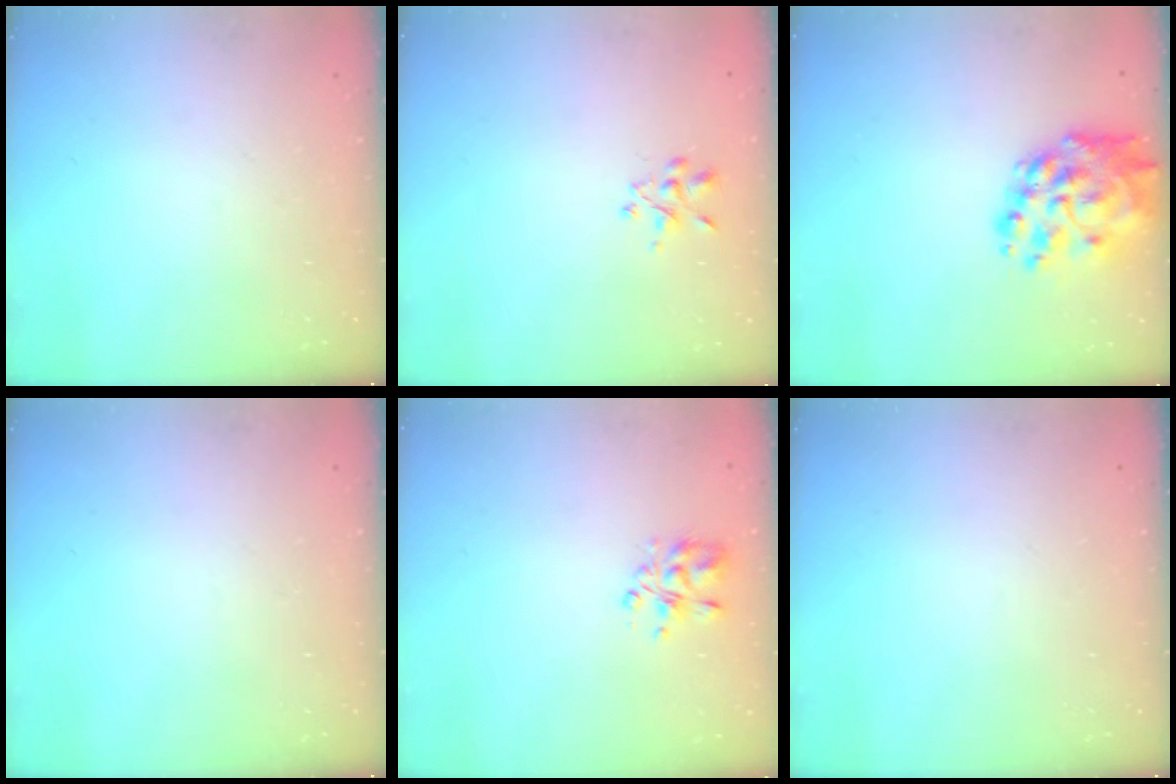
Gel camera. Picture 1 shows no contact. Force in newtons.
{"total": 2.4, "press": 2.2, "slide": 0.9}
{"total": 13.7, "press": 13.0, "slide": 4.4}
{"total": 0.0}
{"total": 4.7, "press": 4.6, "slide": 0.7}
{"total": 0.0}